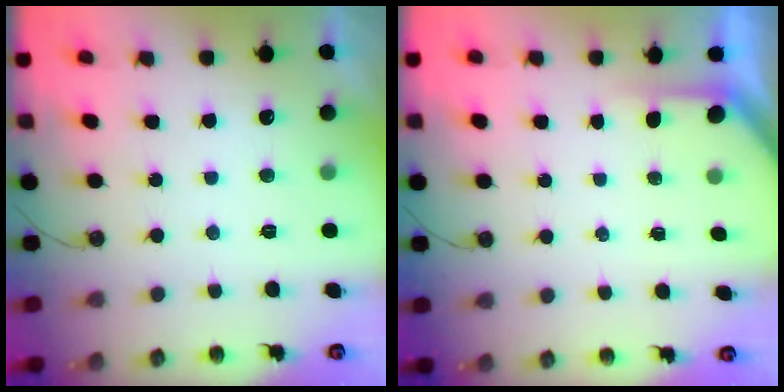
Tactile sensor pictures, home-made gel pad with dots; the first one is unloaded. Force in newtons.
{"total": 1.9, "press": 1.9, "slide": 0.2}